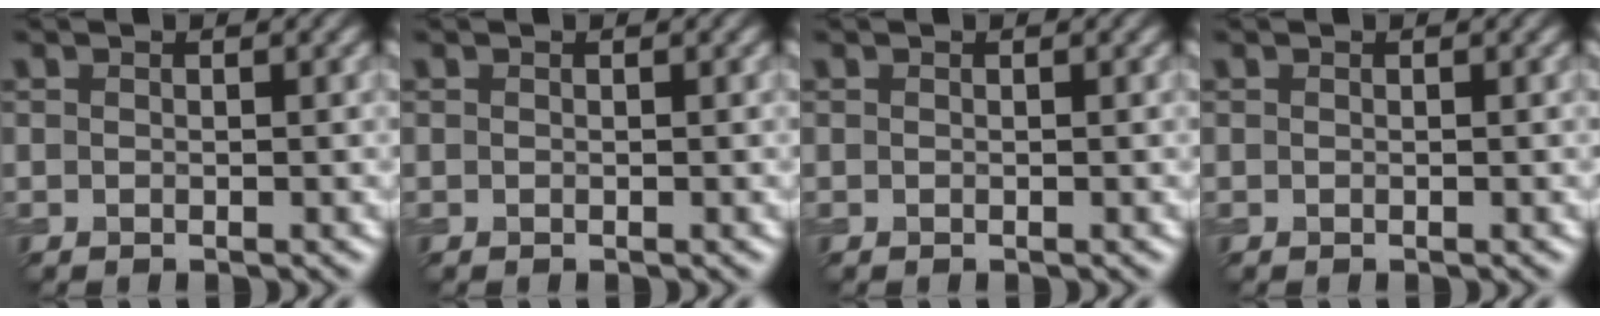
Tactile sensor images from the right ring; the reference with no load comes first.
{"total": 0.0}
{"total": 0.0}
{"total": 0.0}